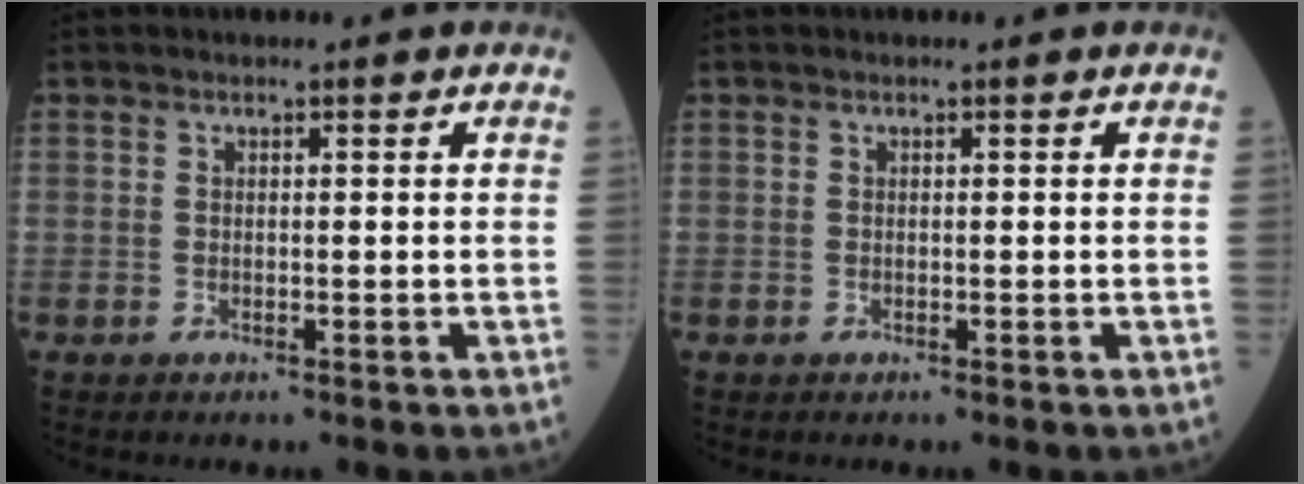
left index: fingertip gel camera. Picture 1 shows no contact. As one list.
[{"total": 0.0}]